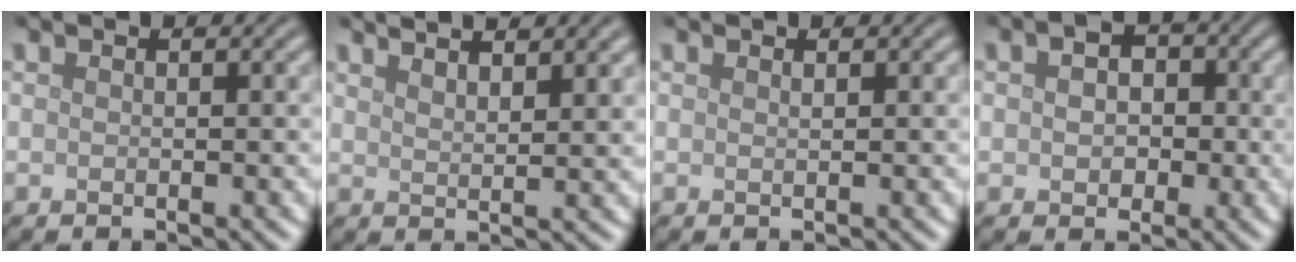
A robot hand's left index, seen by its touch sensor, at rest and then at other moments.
{"total": 4.7, "force": [3.7, 1.1, 2.7], "torque": [-0.016, 0.020, 0.033]}
{"total": 0.5, "force": [0.4, 0.2, 0.4], "torque": [0.000, 0.001, 0.006]}
{"total": 3.7, "force": [0.3, 2.8, 2.4], "torque": [-0.030, 0.003, -0.005]}